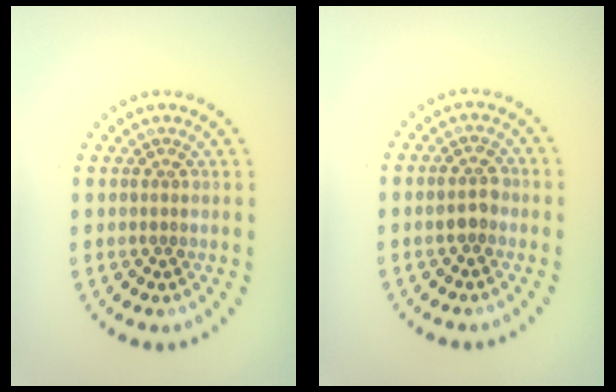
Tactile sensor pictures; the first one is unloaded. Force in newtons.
{"total": 1.8, "press": 1.8, "slide": 0.1}